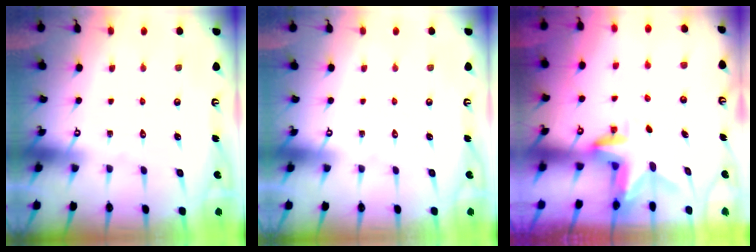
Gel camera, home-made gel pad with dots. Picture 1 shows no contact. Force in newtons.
{"total": 0.0}
{"total": 2.9, "press": 2.9, "slide": 0.2}